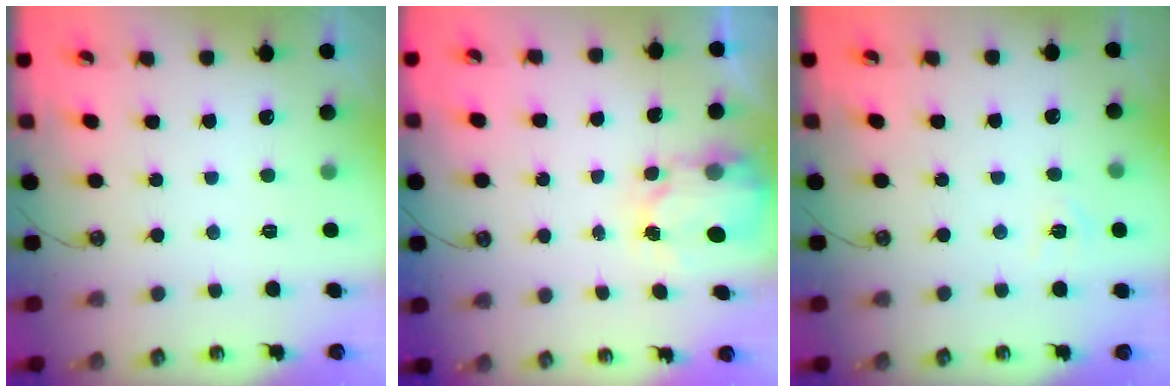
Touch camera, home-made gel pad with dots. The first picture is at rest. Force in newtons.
{"total": 4.1, "press": 4.1, "slide": 0.1}
{"total": 4.3, "press": 4.2, "slide": 0.4}